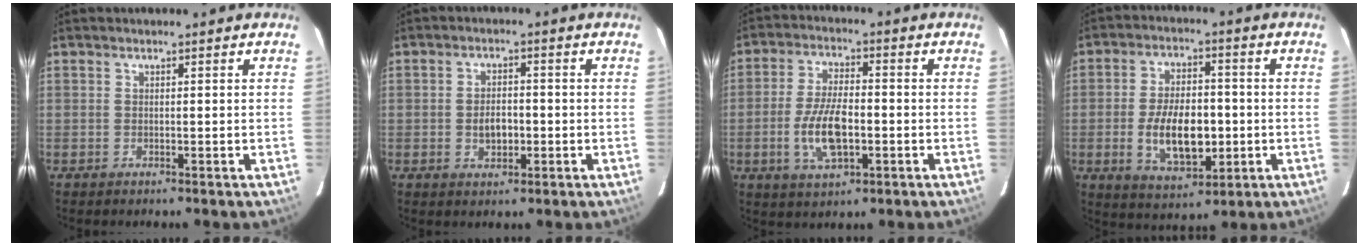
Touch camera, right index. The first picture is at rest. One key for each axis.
{"total": 4.3, "fx": -0.9, "fy": 2.7, "fz": 3.3, "tx": -0.060, "ty": 0.004, "tz": -0.010}
{"total": 10.1, "fx": -2.5, "fy": 4.4, "fz": 8.7, "tx": -0.176, "ty": -0.002, "tz": -0.043}
{"total": 12.4, "fx": -2.3, "fy": 6.3, "fz": 10.5, "tx": -0.198, "ty": 0.001, "tz": -0.028}